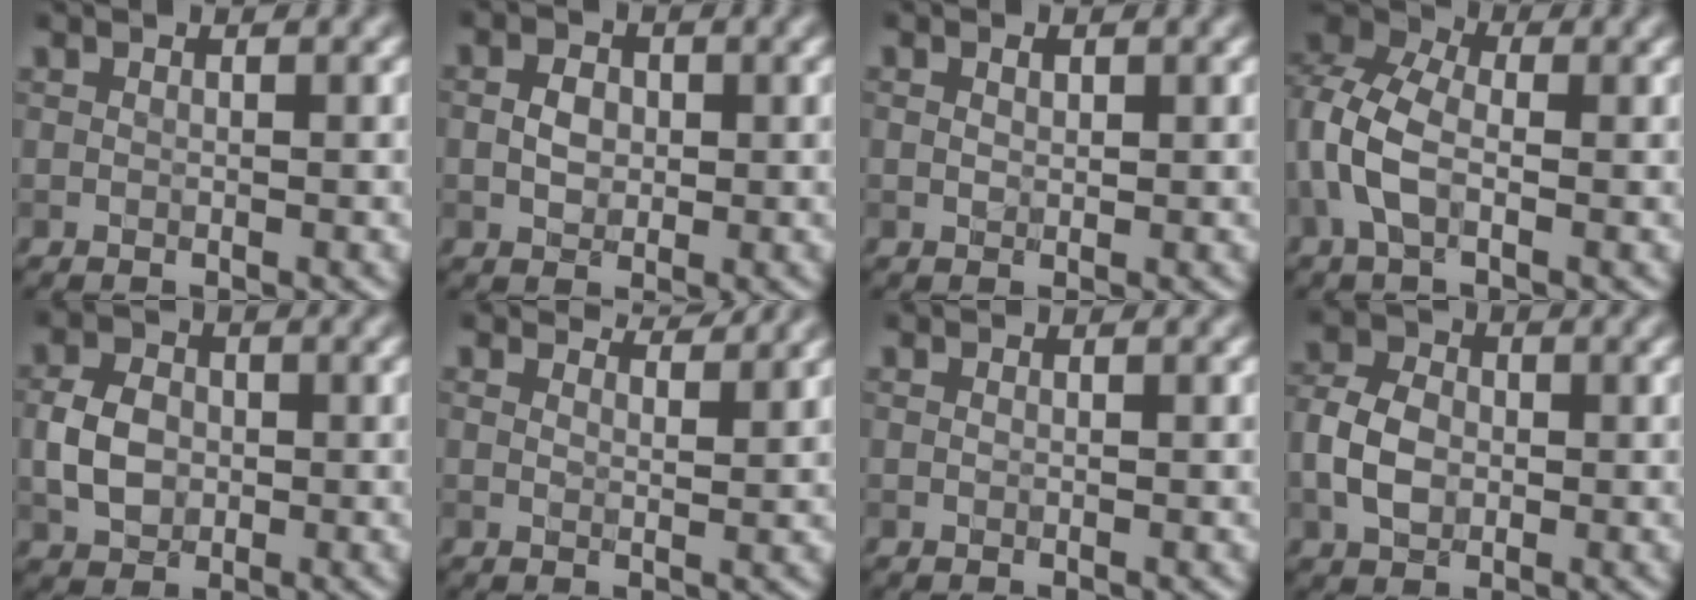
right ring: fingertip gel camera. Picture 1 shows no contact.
{"total": 2.3, "force": [0.1, 1.8, 1.5], "torque": [-0.028, 0.003, -0.003]}
{"total": 0.9, "force": [0.3, 0.6, 0.6], "torque": [-0.012, -0.001, 0.007]}
{"total": 5.7, "force": [-1.0, 3.5, 4.4], "torque": [-0.106, 0.008, -0.032]}
{"total": 3.8, "force": [-0.4, 2.9, 2.4], "torque": [-0.047, 0.003, -0.012]}
{"total": 2.9, "force": [2.8, 0.4, 0.8], "torque": [-0.015, -0.006, 0.037]}
{"total": 0.0}
{"total": 4.5, "force": [-0.6, 3.3, 3.0], "torque": [-0.065, 0.005, -0.018]}